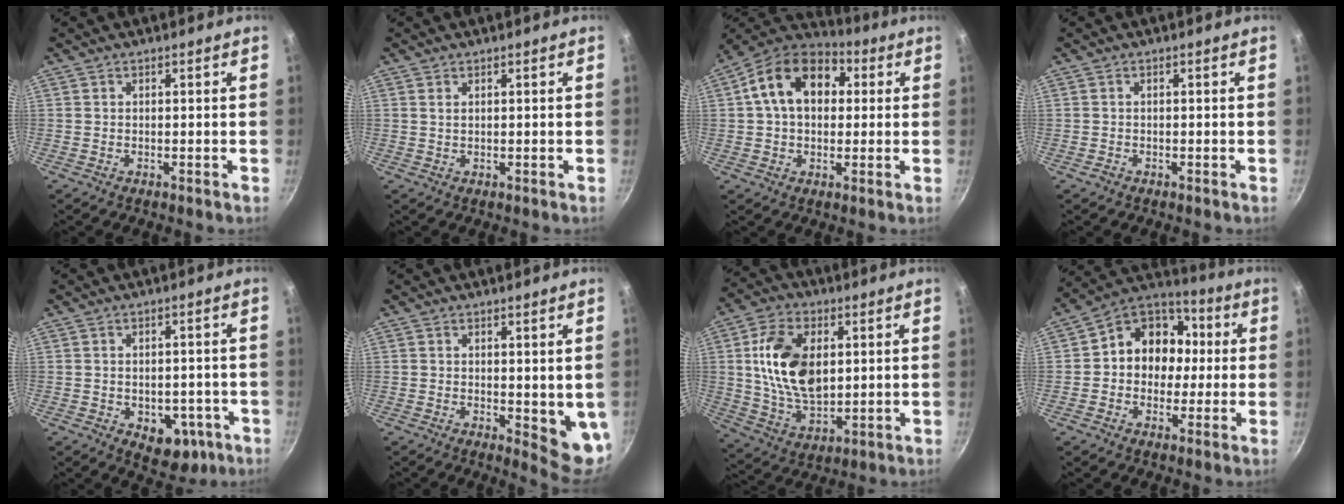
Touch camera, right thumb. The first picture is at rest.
{"total": 0.8, "force": [0.4, 0.4, 0.5], "torque": [-0.009, 0.001, 0.008]}
{"total": 15.5, "force": [3.2, 11.0, 10.5], "torque": [-0.141, 0.029, 0.031]}
{"total": 0.8, "force": [-0.5, 0.6, 0.2], "torque": [-0.005, 0.004, -0.008]}
{"total": 8.4, "force": [-2.8, 5.6, 5.5], "torque": [-0.039, 0.008, -0.023]}
{"total": 6.5, "force": [0.7, 2.6, 5.9], "torque": [-0.067, -0.016, 0.014]}
{"total": 15.9, "force": [2.8, 9.9, 12.2], "torque": [-0.203, -0.008, 0.055]}
{"total": 13.7, "force": [0.4, 11.7, 7.1], "torque": [-0.058, 0.038, -0.015]}